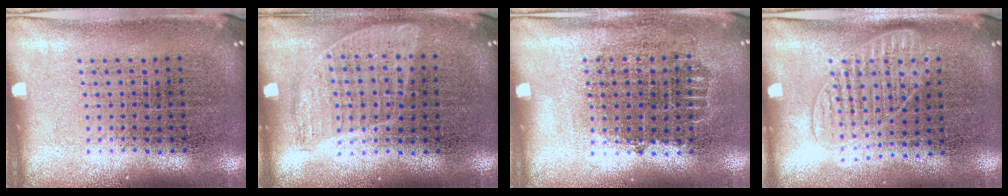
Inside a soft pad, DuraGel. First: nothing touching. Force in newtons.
{"total": 0.9, "press": 0.8, "slide": 0.4}
{"total": 0.7, "press": 0.6, "slide": 0.3}
{"total": 1.3, "press": 1.2, "slide": 0.5}